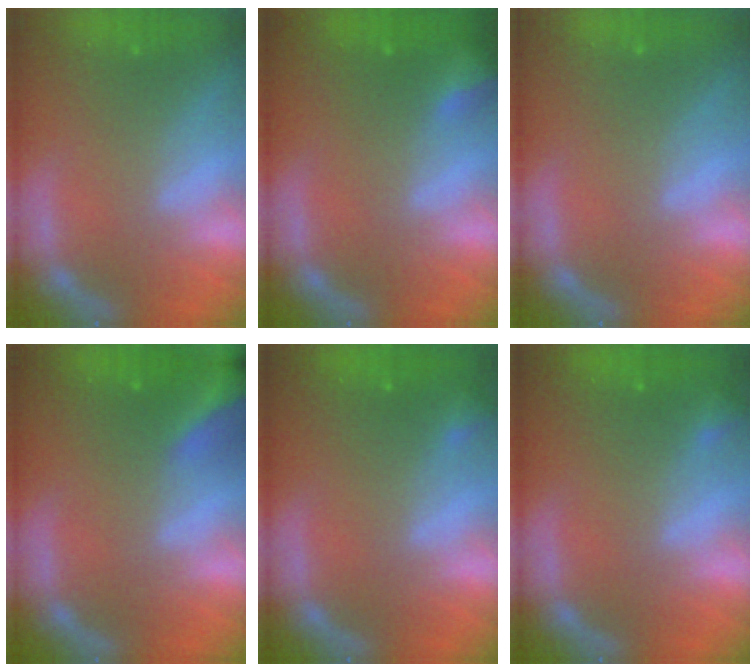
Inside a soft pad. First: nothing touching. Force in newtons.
{"total": 2.4}
{"total": 0.0}
{"total": 9.4}
{"total": 0.9}
{"total": 0.9}